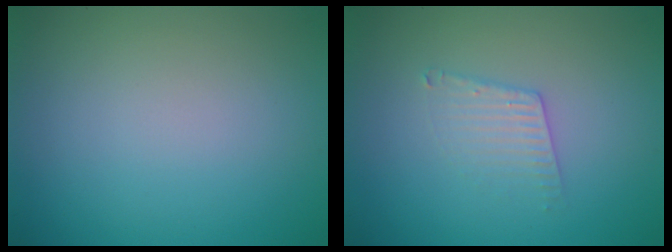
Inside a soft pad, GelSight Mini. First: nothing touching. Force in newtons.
{"total": 2.0, "press": 2.0, "slide": 0.1}